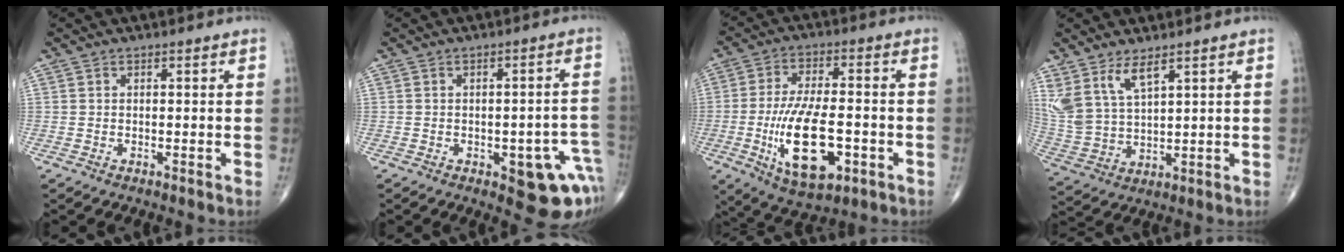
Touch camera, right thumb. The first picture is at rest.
{"total": 11.2, "force": [-4.4, 4.6, 9.2], "torque": [-0.072, 0.025, -0.043]}
{"total": 16.0, "force": [-4.3, 6.9, 13.8], "torque": [-0.244, 0.007, -0.062]}
{"total": 9.9, "force": [6.1, 4.0, 6.6], "torque": [-0.141, -0.026, 0.141]}